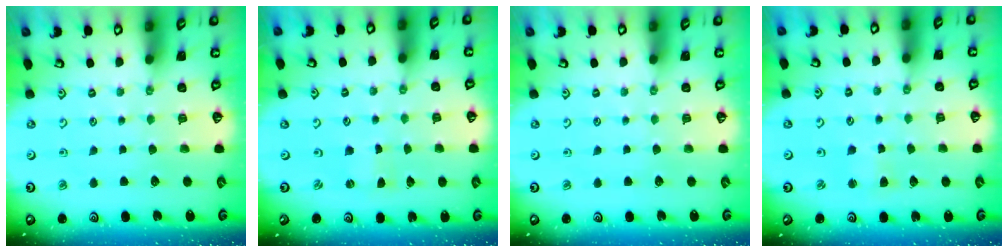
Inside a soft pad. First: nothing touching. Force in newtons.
{"total": 0.0}
{"total": 0.0}
{"total": 2.0, "press": 1.9, "slide": 0.6}